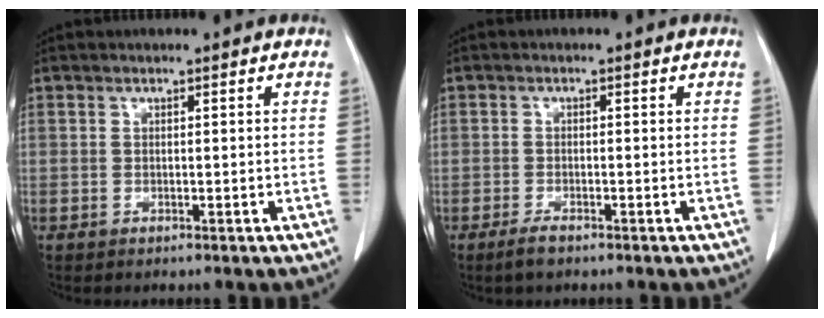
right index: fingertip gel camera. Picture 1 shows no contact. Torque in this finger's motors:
{"motor_torque": [-0.92, 0.17, -0.30, -0.12]}